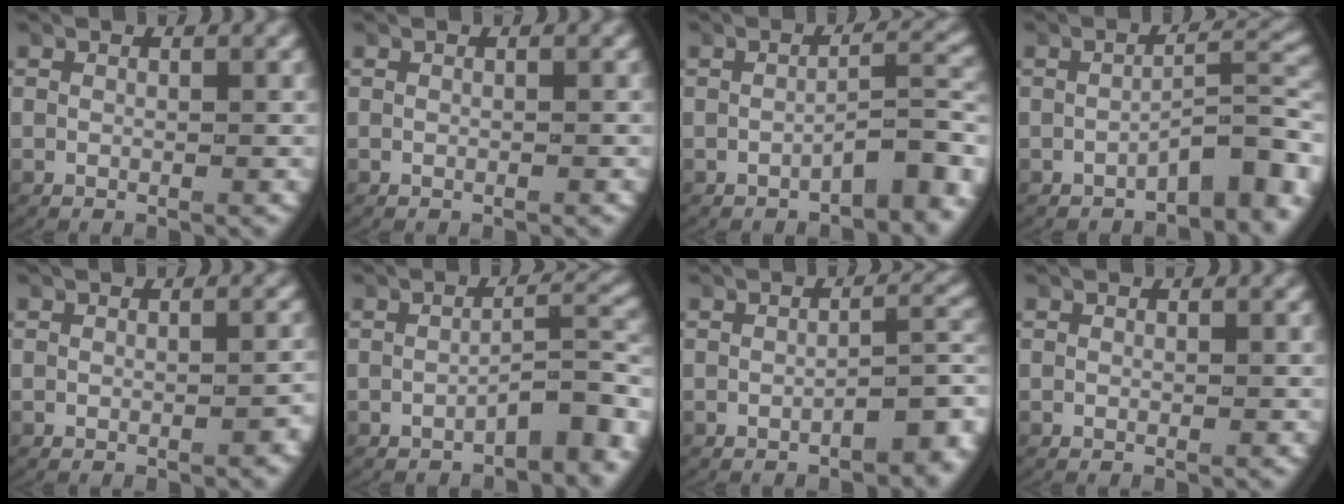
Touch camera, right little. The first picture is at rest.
{"total": 0.0}
{"total": 3.9, "force": [-2.4, 0.9, 2.9], "torque": [-0.026, 0.007, -0.036]}
{"total": 4.4, "force": [-2.1, 1.3, 3.7], "torque": [-0.039, 0.006, -0.032]}
{"total": 0.8, "force": [-0.6, 0.1, 0.5], "torque": [-0.006, 0.004, -0.010]}
{"total": 3.9, "force": [-2.5, 0.9, 2.9], "torque": [-0.026, 0.007, -0.037]}
{"total": 3.8, "force": [-2.1, 1.1, 2.9], "torque": [-0.030, 0.001, -0.028]}
{"total": 0.0}